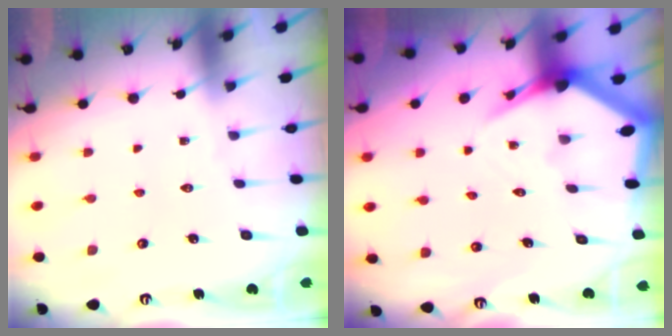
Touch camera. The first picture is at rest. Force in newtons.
{"total": 4.5, "press": 4.5, "slide": 0.5}